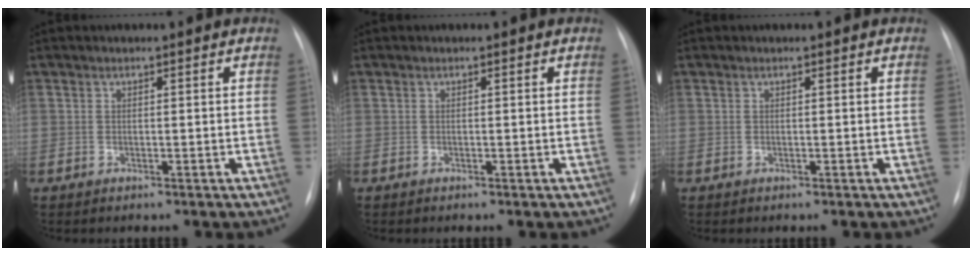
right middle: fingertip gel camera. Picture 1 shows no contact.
{"total": 0.0}
{"total": 0.0}